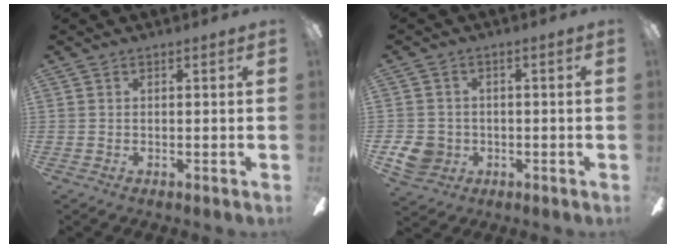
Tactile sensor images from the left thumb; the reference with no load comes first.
{"total": 6.4, "force": [-1.6, 5.8, 2.2], "torque": [-0.052, 0.009, -0.031]}